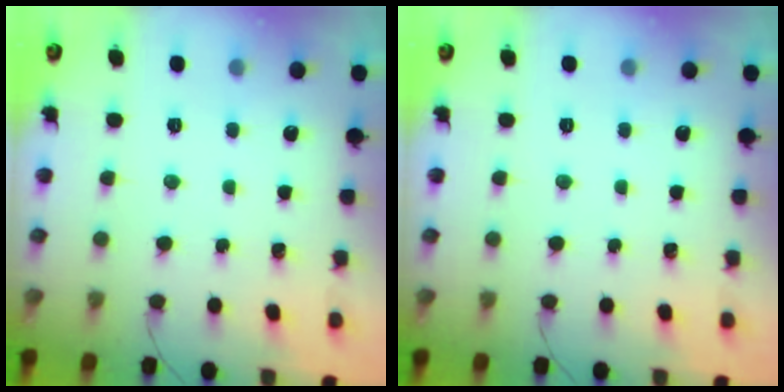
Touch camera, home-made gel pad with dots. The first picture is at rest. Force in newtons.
{"total": 0.0}